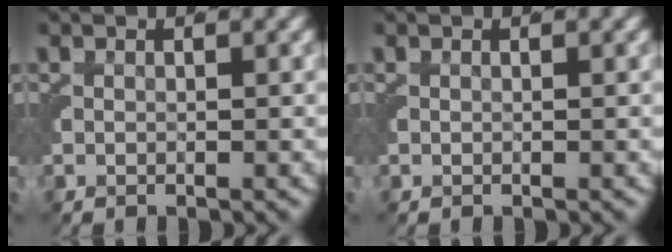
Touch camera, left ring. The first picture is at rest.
{"total": 0.0}